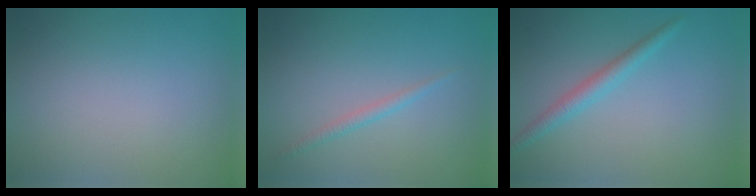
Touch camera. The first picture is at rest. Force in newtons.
{"total": 1.1, "press": 1.1, "slide": 0.1}
{"total": 2.0, "press": 1.9, "slide": 0.1}